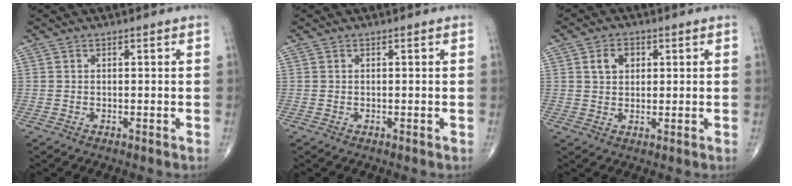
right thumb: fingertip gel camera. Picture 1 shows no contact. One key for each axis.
{"total": 0.0}
{"total": 4.3, "fx": 1.4, "fy": 3.2, "fz": 2.5, "tx": -0.031, "ty": 0.001, "tz": 0.024}